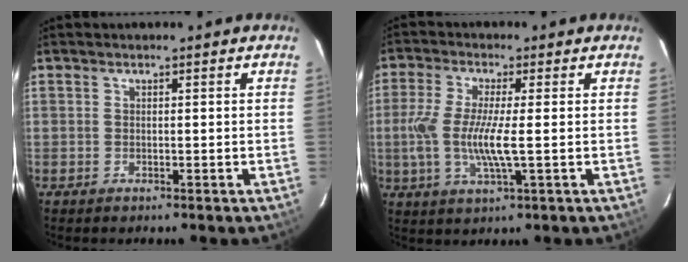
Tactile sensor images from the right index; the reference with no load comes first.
{"total": 9.0, "force": [-1.0, 1.2, 8.9], "torque": [-0.187, -0.008, -0.022]}